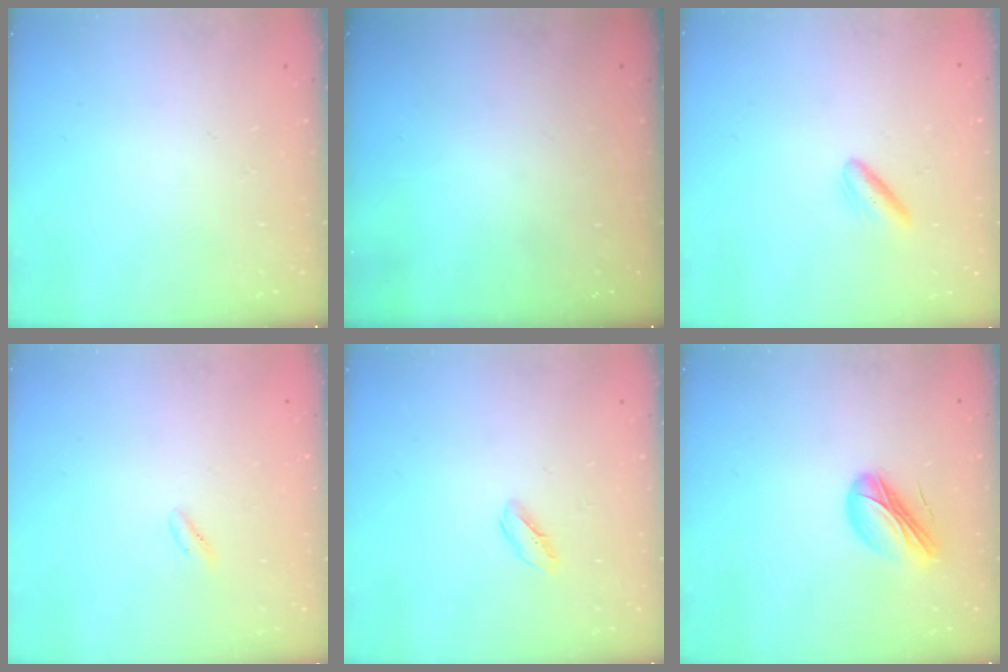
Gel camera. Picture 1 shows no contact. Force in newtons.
{"total": 0.0}
{"total": 3.8, "press": 3.5, "slide": 1.5}
{"total": 0.6, "press": 0.0, "slide": 0.6}
{"total": 2.2, "press": 2.1, "slide": 0.6}
{"total": 9.2, "press": 8.8, "slide": 2.7}